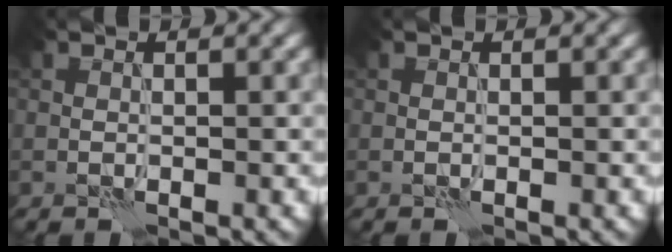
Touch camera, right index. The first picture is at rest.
{"total": 0.0}